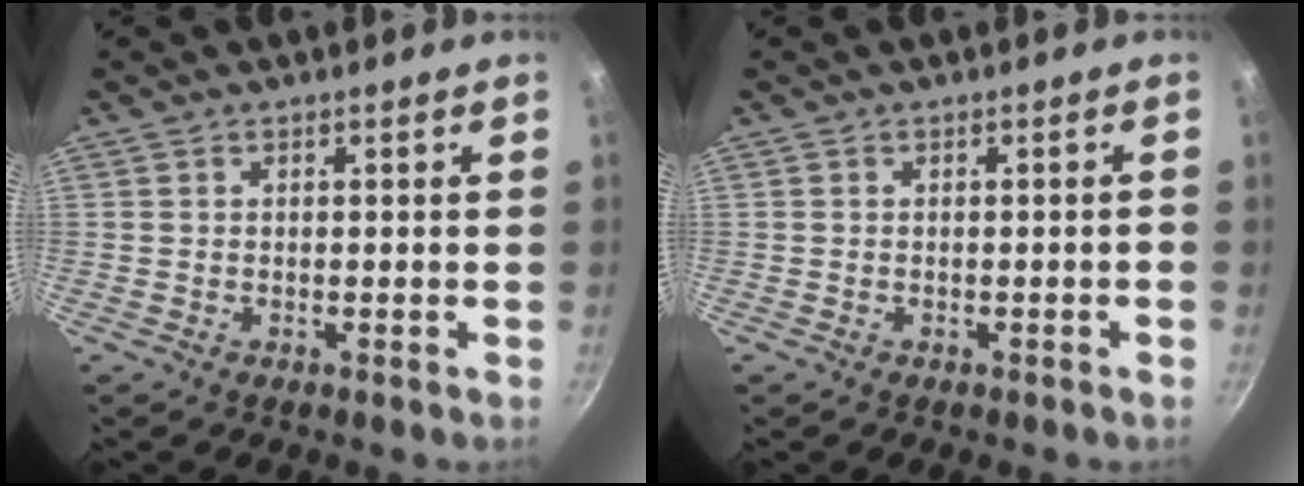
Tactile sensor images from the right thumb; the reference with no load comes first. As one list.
[{"total": 0.6, "force": [-0.3, 0.2, 0.5], "torque": [-0.006, 0.008, -0.001]}]